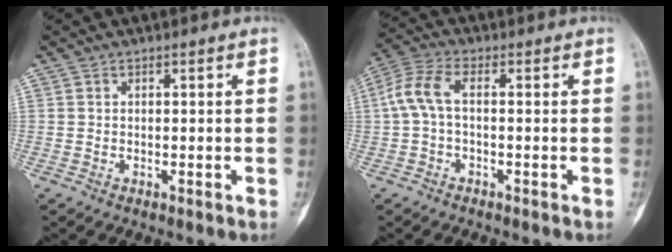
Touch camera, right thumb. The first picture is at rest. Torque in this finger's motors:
{"motor_torque": [-0.04, 0.53, 0.51, -0.37, 0.07]}